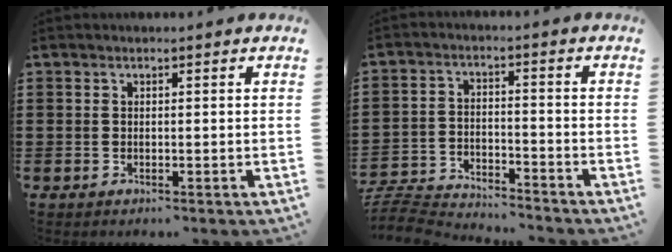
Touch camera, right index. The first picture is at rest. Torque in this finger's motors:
{"motor_torque": [-1.11, 1.03, -1.05, -0.21]}